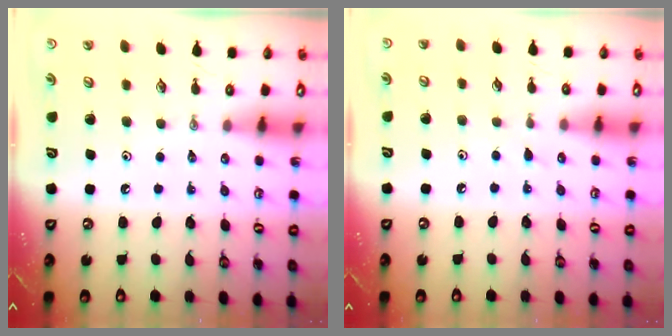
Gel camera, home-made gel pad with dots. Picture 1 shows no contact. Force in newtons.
{"total": 3.9, "press": 3.9, "slide": 0.4}